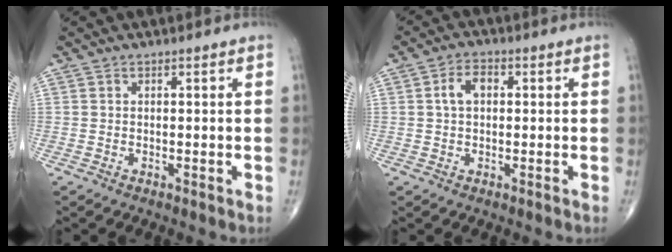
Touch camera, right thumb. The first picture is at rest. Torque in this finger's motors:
{"motor_torque": [0.69, 0.62, 0.38, 0.03, 0.07]}